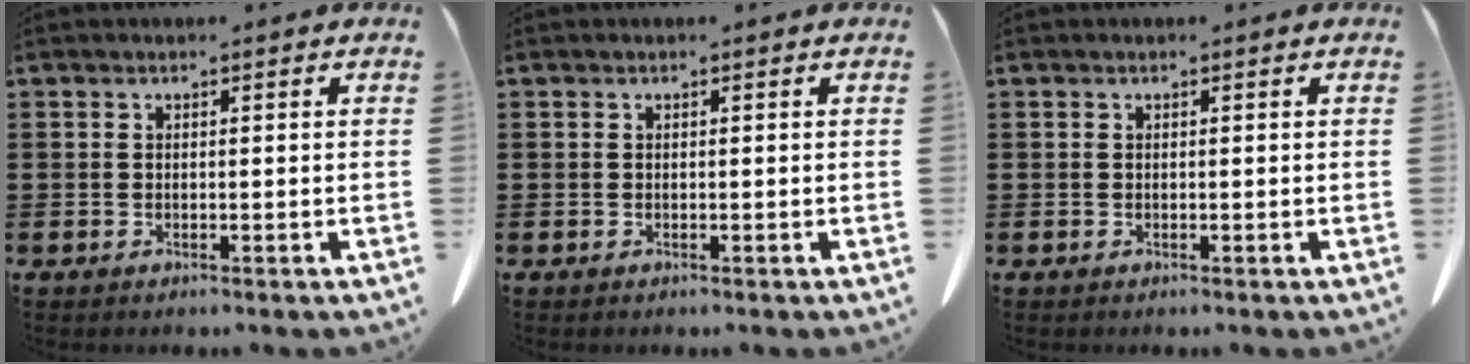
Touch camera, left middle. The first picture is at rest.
{"total": 0.0}
{"total": 0.0}